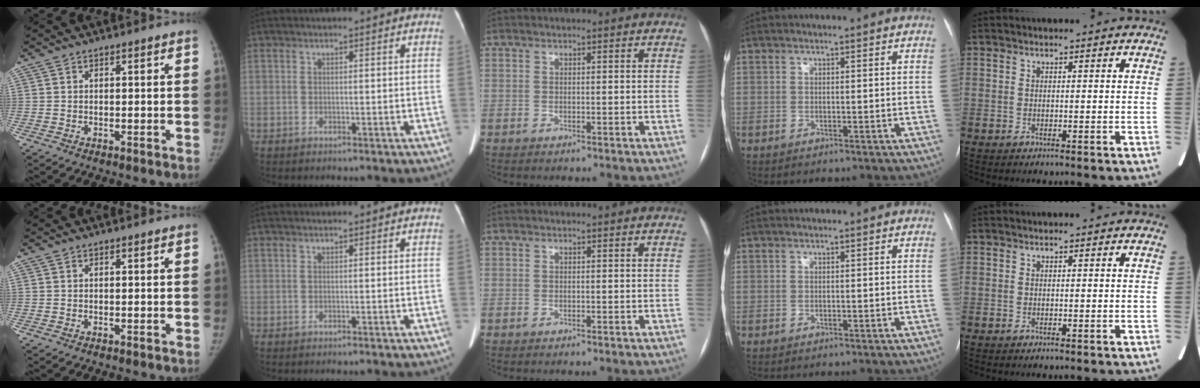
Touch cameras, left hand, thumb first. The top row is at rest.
{}